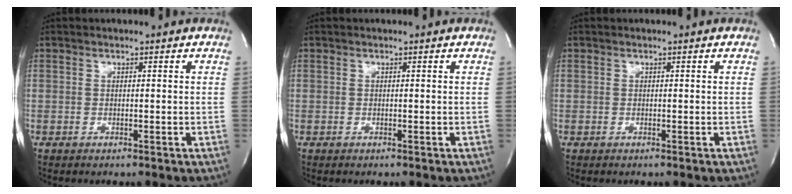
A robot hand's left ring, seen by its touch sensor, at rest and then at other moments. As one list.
[{"total": 0.0}, {"total": 0.0}]